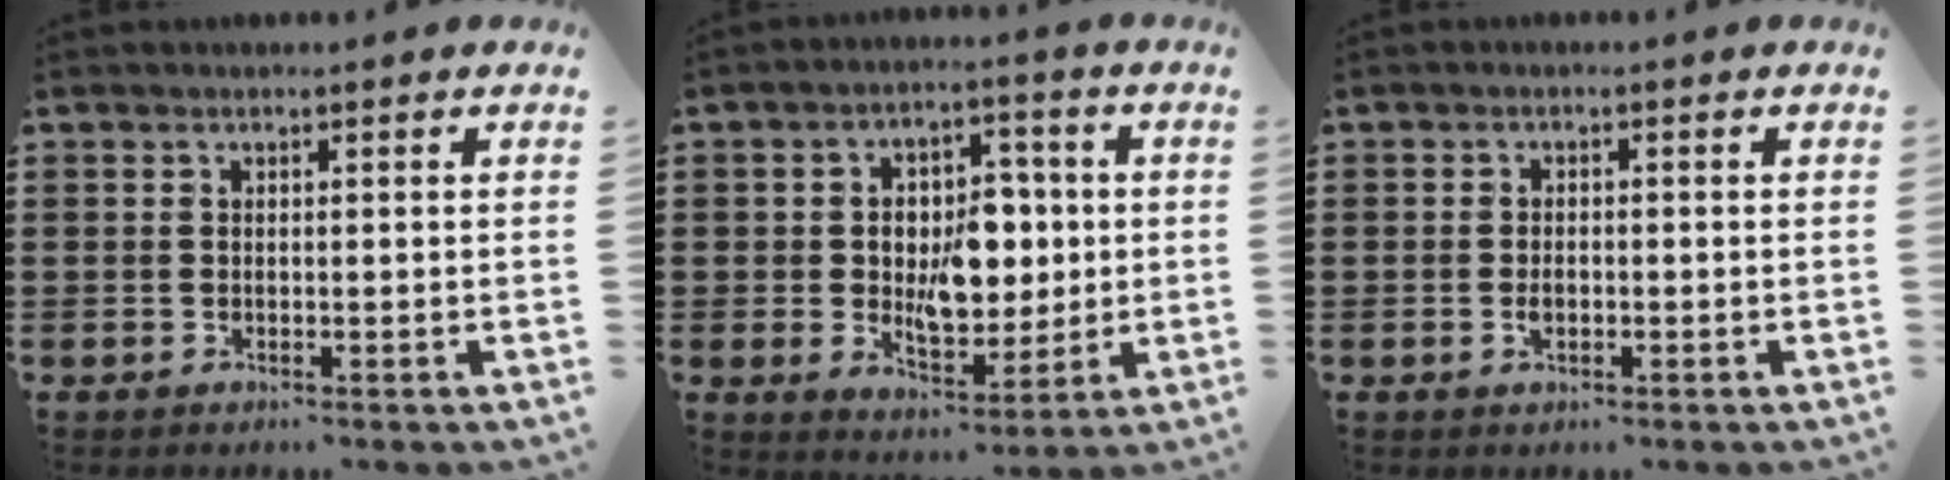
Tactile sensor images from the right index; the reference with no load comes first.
{"total": 8.5, "force": [0.3, 5.6, 6.4], "torque": [-0.104, 0.011, 0.003]}
{"total": 1.6, "force": [-0.4, 0.9, 1.3], "torque": [-0.025, 0.002, -0.008]}